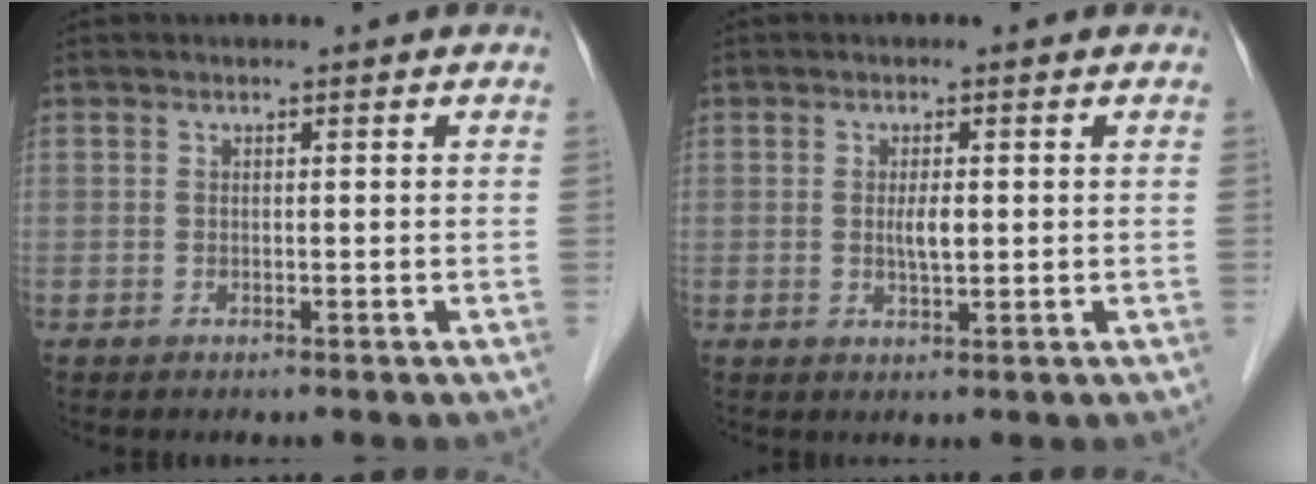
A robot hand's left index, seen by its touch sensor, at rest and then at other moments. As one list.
[{"total": 2.3, "force": [0.2, 0.6, 2.3], "torque": [-0.044, -0.002, 0.005]}]